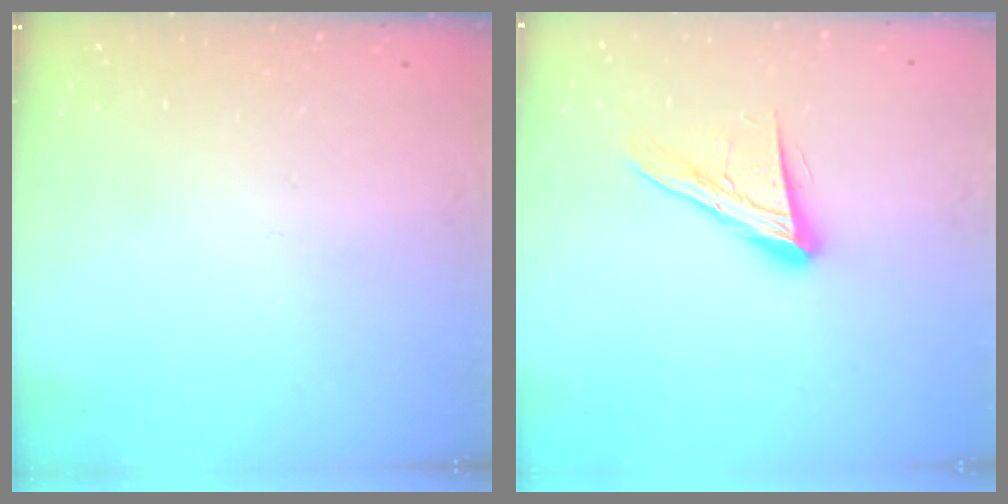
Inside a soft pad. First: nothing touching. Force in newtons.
{"total": 14.2, "press": 14.1, "slide": 1.1}